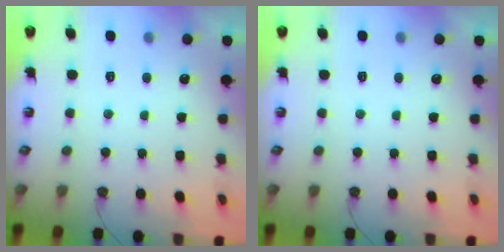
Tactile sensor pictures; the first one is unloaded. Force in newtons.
{"total": 0.0}